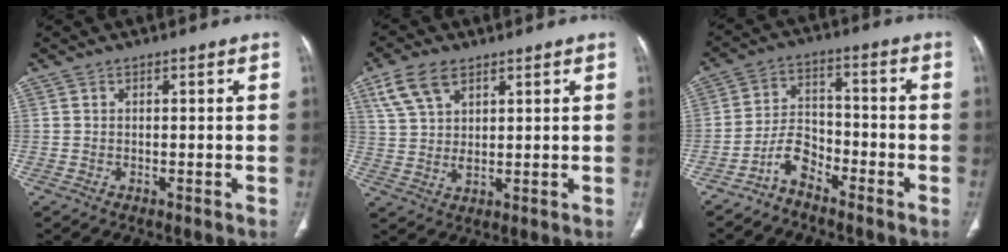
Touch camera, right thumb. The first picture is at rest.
{"total": 8.2, "force": [4.6, 4.4, 5.2], "torque": [-0.101, -0.009, 0.095]}
{"total": 6.0, "force": [-4.6, 2.8, 2.6], "torque": [-0.045, 0.046, -0.097]}